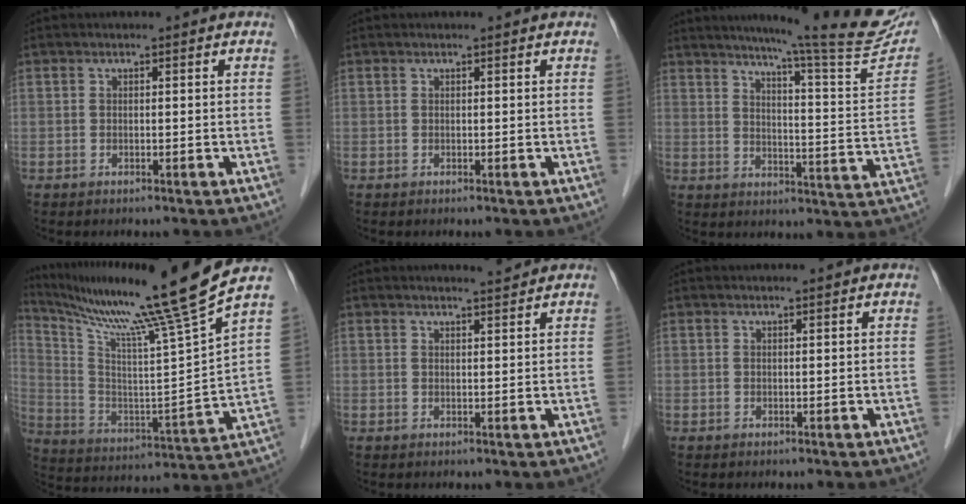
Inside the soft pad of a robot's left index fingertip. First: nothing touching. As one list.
[{"total": 0.7, "force": [0.7, -0.1, 0.2], "torque": [-0.011, 0.000, 0.010]}, {"total": 20.7, "force": [18.0, -0.6, 10.2], "torque": [-0.143, -0.065, 0.220]}, {"total": 20.4, "force": [16.4, -3.8, 11.5], "torque": [-0.206, -0.057, 0.264]}, {"total": 1.8, "force": [1.7, -0.4, 0.2], "torque": [-0.007, -0.006, 0.030]}, {"total": 0.7, "force": [0.7, -0.1, 0.1], "torque": [-0.007, 0.003, 0.013]}]